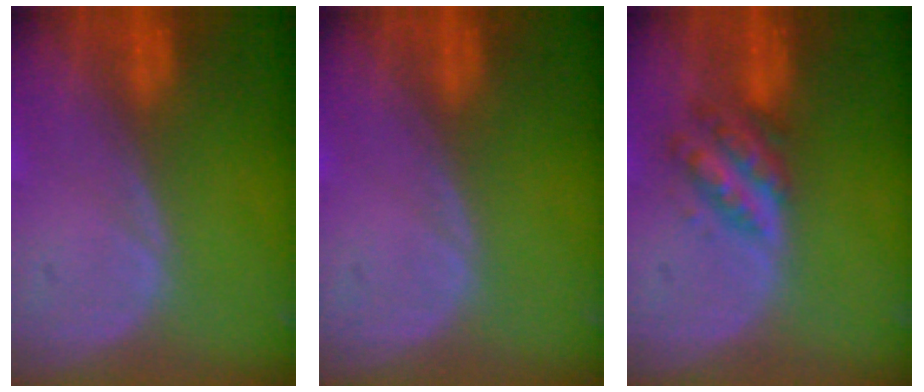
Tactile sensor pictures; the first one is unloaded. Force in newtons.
{"total": 0.0}
{"total": 5.0, "press": 5.0, "slide": 0.1}